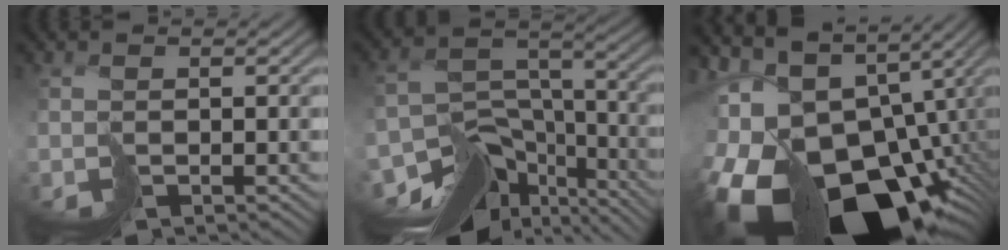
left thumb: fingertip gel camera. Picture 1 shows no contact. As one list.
[{"total": 15.1, "force": [-11.3, 7.6, 6.3], "torque": [-0.121, -0.021, -0.163]}, {"total": 19.6, "force": [-7.1, 12.7, 13.1], "torque": [-0.255, -0.026, -0.092]}]